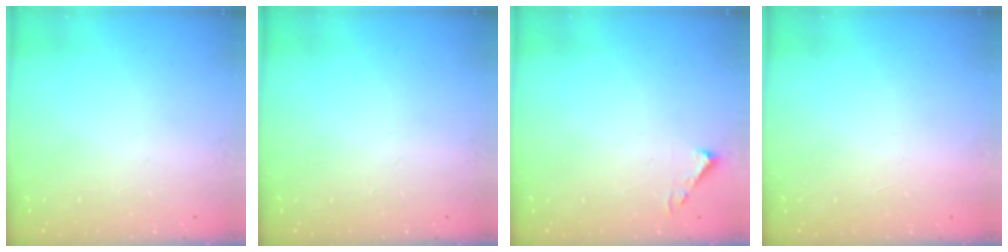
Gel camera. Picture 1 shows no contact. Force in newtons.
{"total": 0.0}
{"total": 3.7, "press": 3.7, "slide": 0.5}
{"total": 1.5, "press": 1.5, "slide": 0.1}